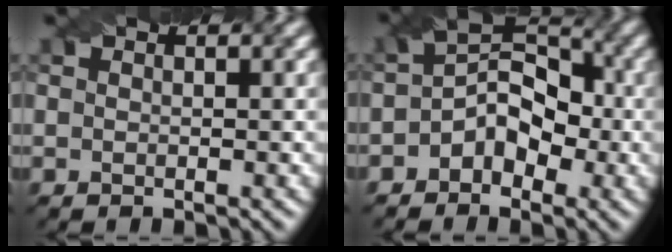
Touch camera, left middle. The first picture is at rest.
{"total": 4.8, "force": [-1.3, 3.5, 3.1], "torque": [-0.036, 0.011, -0.030]}